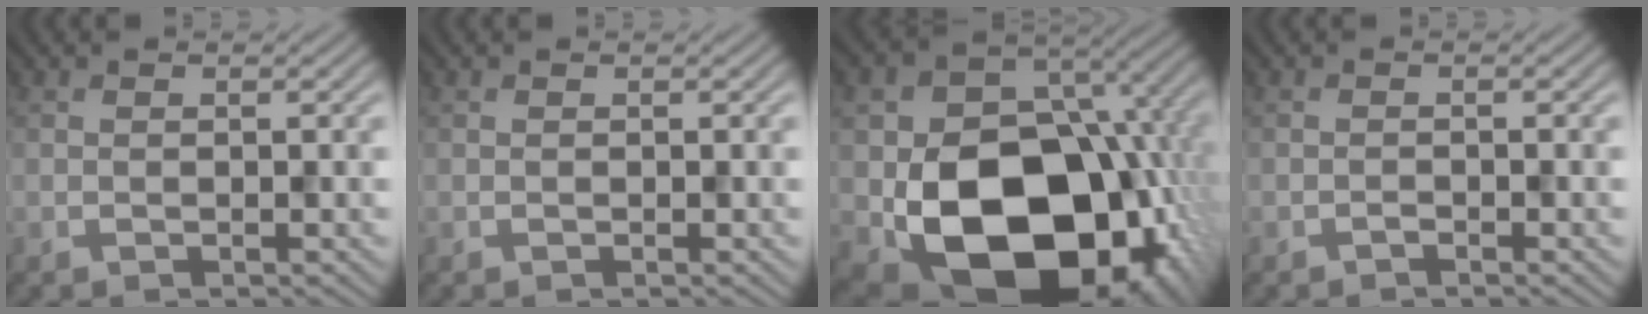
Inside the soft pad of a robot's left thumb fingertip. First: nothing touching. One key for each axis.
{"total": 0.0}
{"total": 19.4, "fx": -4.9, "fy": 14.4, "fz": 12.1, "tx": -0.176, "ty": -0.062, "tz": -0.051}
{"total": 0.5, "fx": -0.5, "fy": 0.1, "fz": 0.2, "tx": -0.001, "ty": 0.002, "tz": -0.010}